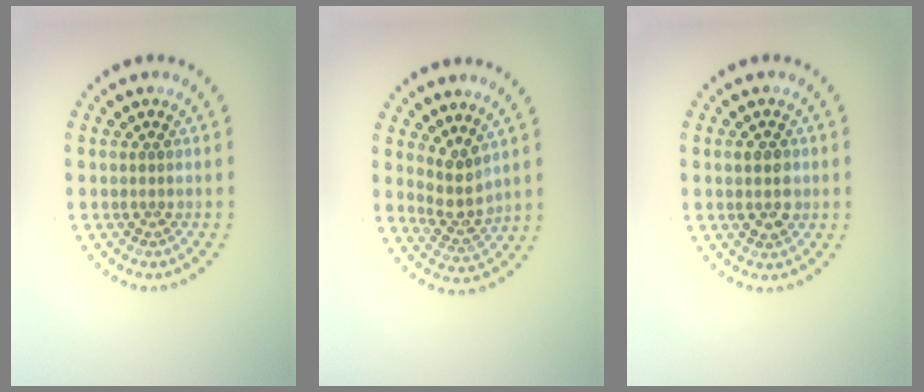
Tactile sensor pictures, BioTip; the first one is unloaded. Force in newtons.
{"total": 2.9, "press": 2.2, "slide": 1.8}
{"total": 2.9, "press": 2.9, "slide": 0.2}